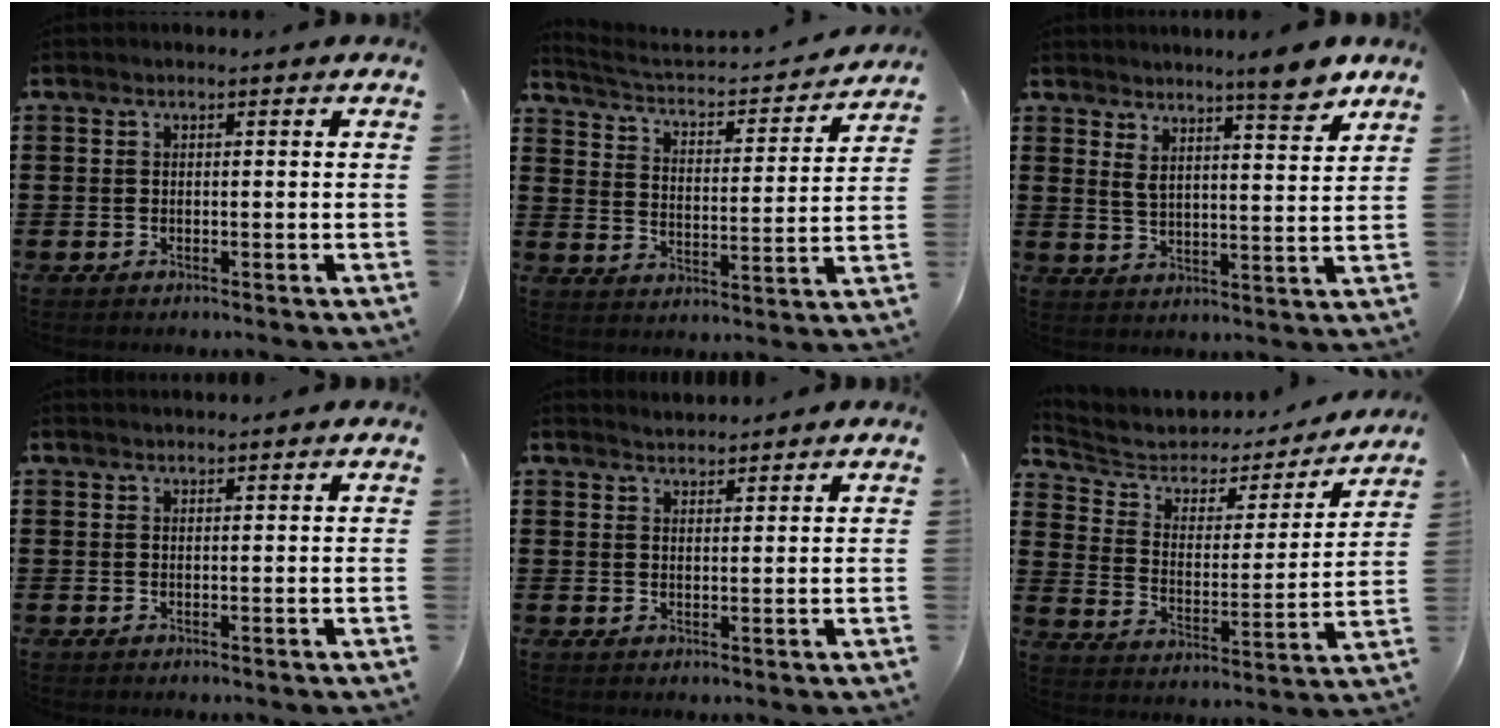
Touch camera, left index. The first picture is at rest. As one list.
[{"total": 2.5, "force": [2.3, 0.3, 0.9], "torque": [-0.038, -0.030, 0.028]}, {"total": 6.9, "force": [5.7, 0.6, 3.7], "torque": [-0.063, -0.028, 0.096]}, {"total": 0.7, "force": [0.7, -0.1, 0.0], "torque": [-0.002, -0.001, 0.014]}, {"total": 1.7, "force": [1.7, -0.1, -0.1], "torque": [-0.001, 0.001, 0.034]}, {"total": 4.3, "force": [3.4, 2.4, 0.9], "torque": [-0.046, -0.022, 0.052]}]